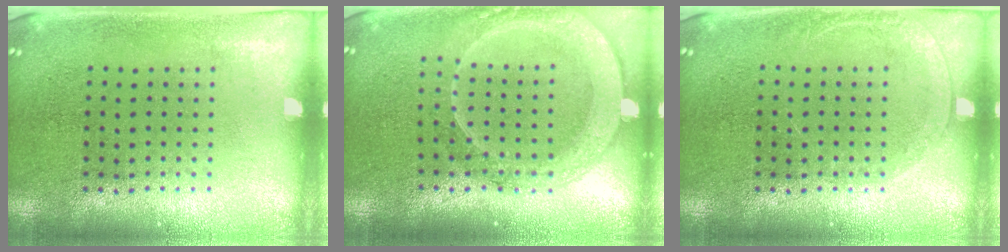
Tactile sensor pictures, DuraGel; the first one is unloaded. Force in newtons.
{"total": 2.1, "press": 1.9, "slide": 0.9}
{"total": 1.2, "press": 1.1, "slide": 0.1}